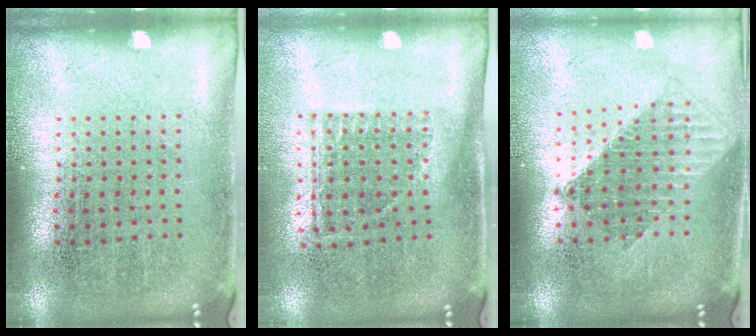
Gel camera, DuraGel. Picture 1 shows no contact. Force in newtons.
{"total": 1.2, "press": 0.9, "slide": 0.7}
{"total": 1.6, "press": 1.3, "slide": 1.0}